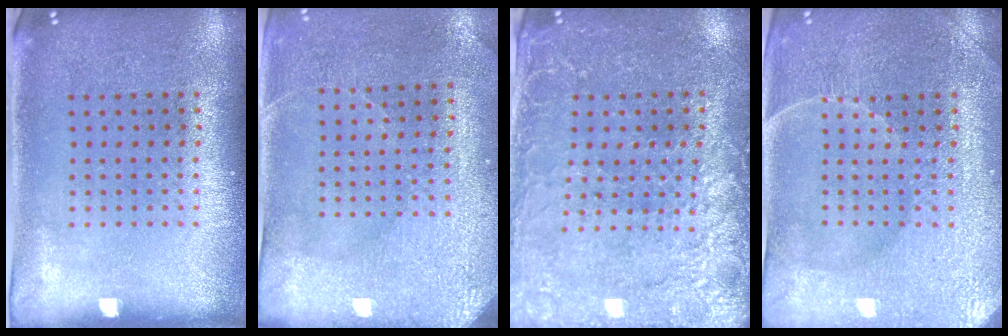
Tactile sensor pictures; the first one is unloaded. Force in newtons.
{"total": 2.9, "press": 2.7, "slide": 1.0}
{"total": 2.9, "press": 2.8, "slide": 0.7}
{"total": 3.9, "press": 3.8, "slide": 0.8}